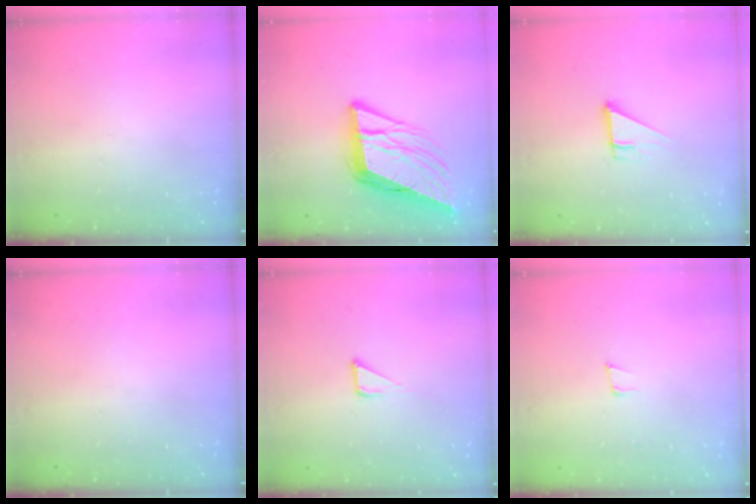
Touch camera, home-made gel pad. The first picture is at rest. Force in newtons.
{"total": 15.3, "press": 15.1, "slide": 2.7}
{"total": 4.2, "press": 4.2, "slide": 0.3}
{"total": 0.0}
{"total": 3.5, "press": 3.5, "slide": 0.2}
{"total": 5.9, "press": 5.2, "slide": 2.8}